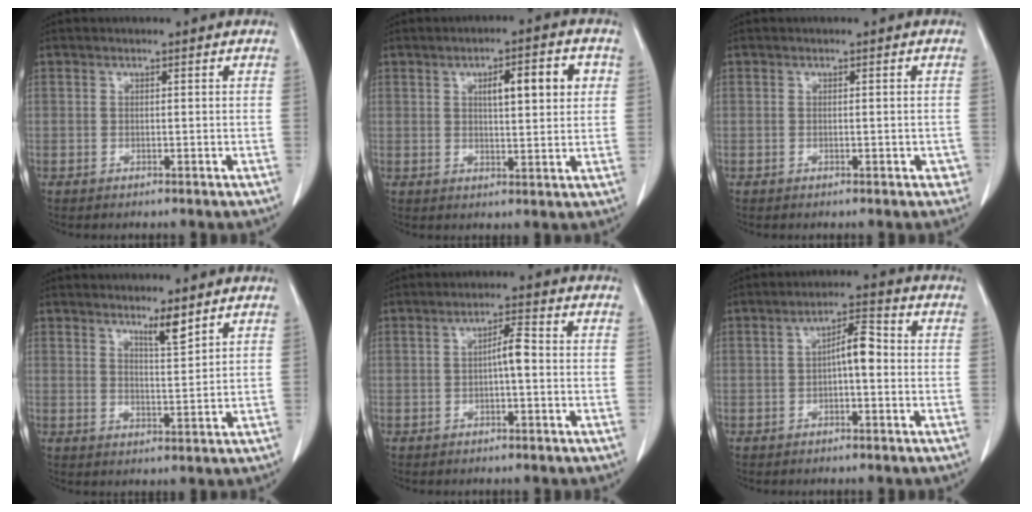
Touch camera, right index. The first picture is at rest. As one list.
[{"total": 7.5, "force": [2.3, 1.8, 6.9], "torque": [-0.104, 0.013, 0.034]}, {"total": 1.6, "force": [-0.6, 0.9, 1.1], "torque": [-0.006, 0.004, -0.003]}, {"total": 3.5, "force": [2.8, 0.0, 2.2], "torque": [-0.040, -0.010, 0.049]}, {"total": 3.2, "force": [-0.3, 0.5, 3.2], "torque": [-0.051, 0.006, -0.006]}, {"total": 4.7, "force": [-0.3, 1.3, 4.4], "torque": [-0.072, 0.019, -0.007]}]